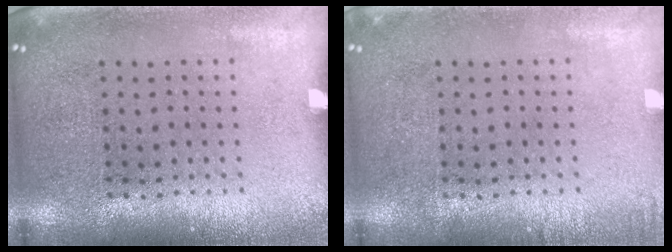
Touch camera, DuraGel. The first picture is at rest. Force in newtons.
{"total": 0.7, "press": 0.7, "slide": 0.1}